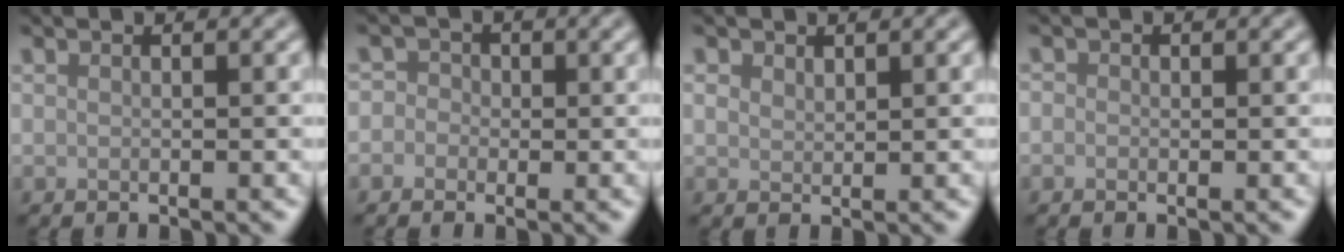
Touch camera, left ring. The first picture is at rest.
{"total": 2.7, "force": [-0.2, 2.6, 0.7], "torque": [0.019, 0.015, -0.034]}
{"total": 1.2, "force": [0.9, 0.7, 0.4], "torque": [-0.010, -0.001, 0.019]}
{"total": 0.7, "force": [0.0, 0.7, 0.2], "torque": [-0.002, -0.005, -0.003]}